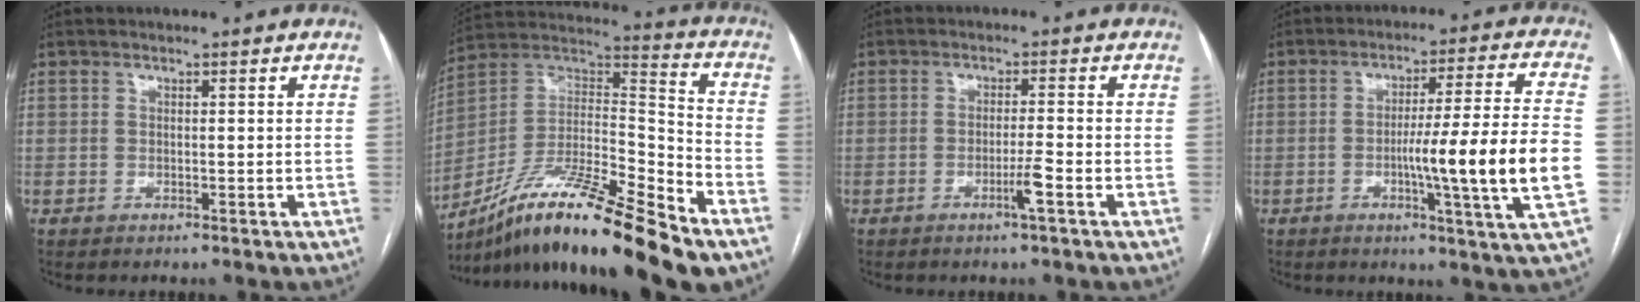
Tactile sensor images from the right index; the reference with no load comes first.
{"total": 20.2, "force": [-15.4, 1.3, 13.0], "torque": [-0.234, 0.002, -0.271]}
{"total": 2.9, "force": [-1.5, -0.6, 2.4], "torque": [-0.042, -0.005, -0.027]}
{"total": 15.2, "force": [-2.8, -1.5, 14.8], "torque": [-0.233, -0.009, -0.050]}